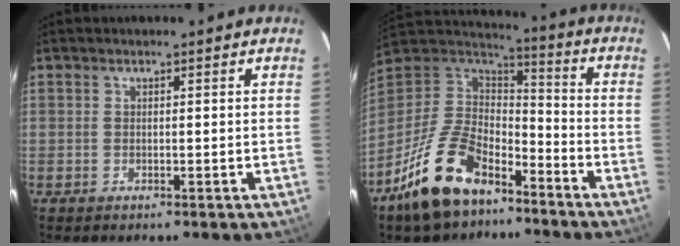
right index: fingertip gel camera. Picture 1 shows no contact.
{"total": 19.6, "force": [-12.2, 10.2, 11.5], "torque": [-0.248, 0.004, -0.213]}